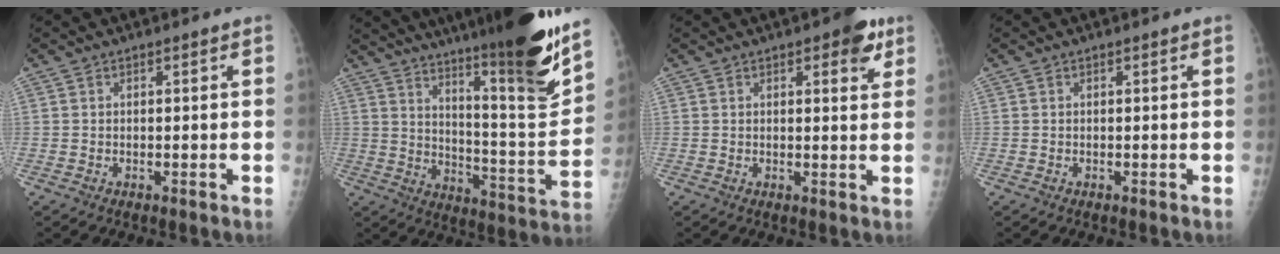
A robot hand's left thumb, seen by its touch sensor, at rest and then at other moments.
{"total": 25.5, "force": [18.1, 2.5, 17.8], "torque": [-0.250, -0.108, 0.272]}
{"total": 5.4, "force": [2.9, 2.1, 4.1], "torque": [-0.032, -0.009, 0.028]}
{"total": 0.0}